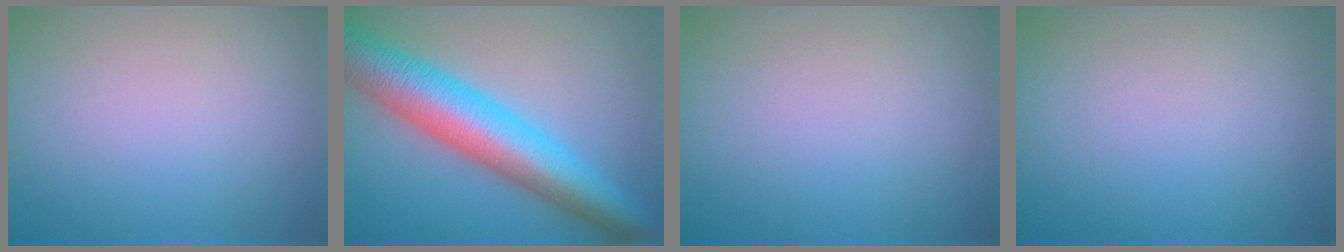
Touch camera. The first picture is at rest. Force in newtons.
{"total": 10.1, "press": 10.1, "slide": 0.2}
{"total": 0.0}
{"total": 0.0}